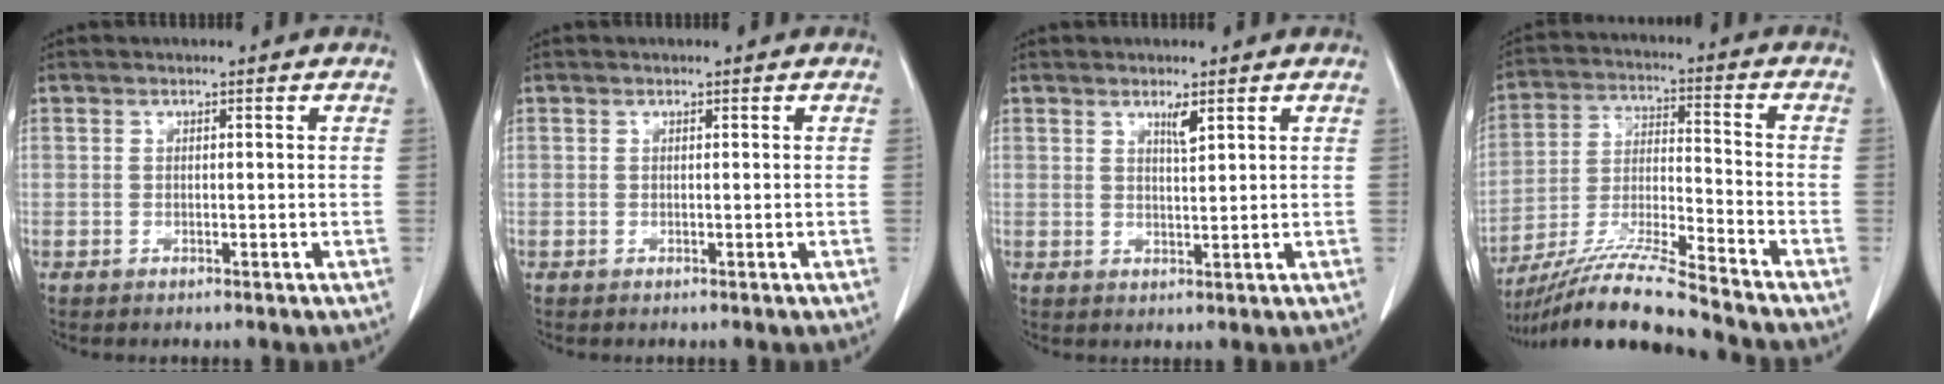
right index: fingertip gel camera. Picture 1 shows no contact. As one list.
[{"total": 0.0}, {"total": 2.0, "force": [1.3, 0.1, 1.5], "torque": [-0.030, -0.004, 0.024]}, {"total": 14.0, "force": [-12.5, -0.7, 6.3], "torque": [-0.116, -0.008, -0.228]}]